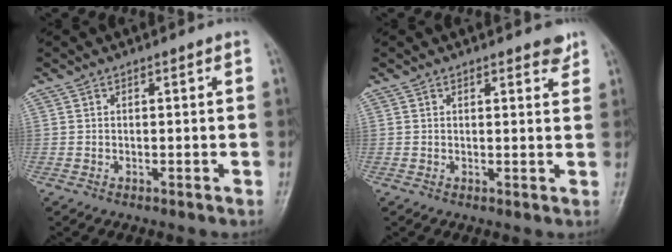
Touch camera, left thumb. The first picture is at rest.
{"total": 2.9, "force": [2.3, 0.9, 1.6], "torque": [-0.006, -0.011, 0.027]}